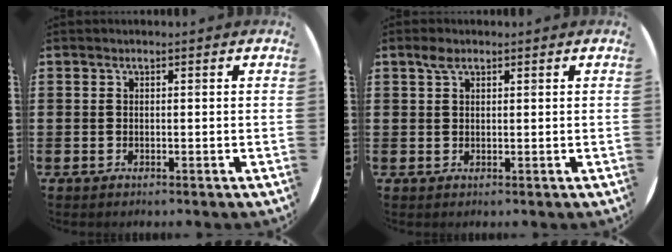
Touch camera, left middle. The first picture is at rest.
{"total": 1.6, "force": [1.1, 0.9, 0.9], "torque": [-0.013, 0.002, 0.018]}